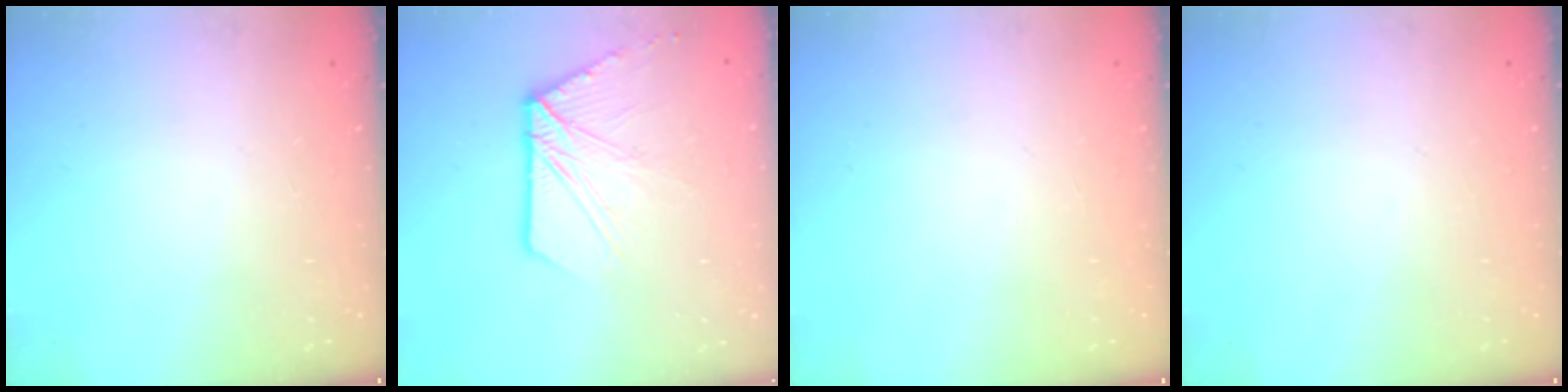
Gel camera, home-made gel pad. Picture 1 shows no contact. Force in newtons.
{"total": 13.2, "press": 13.1, "slide": 1.4}
{"total": 0.0}
{"total": 0.0}